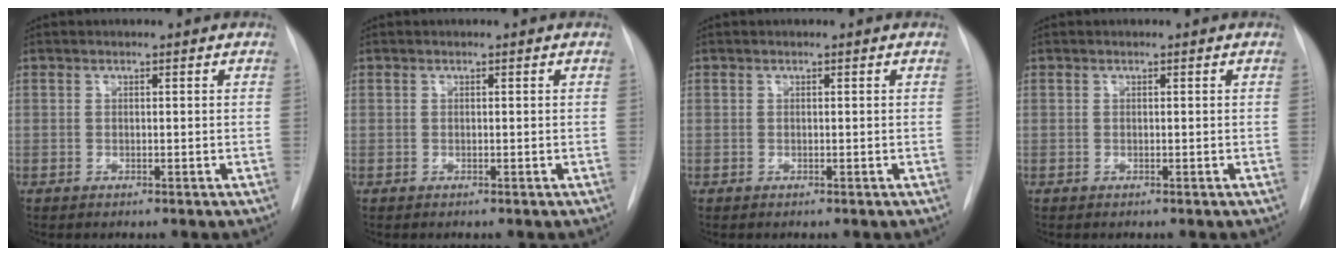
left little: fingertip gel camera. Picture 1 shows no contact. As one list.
[{"total": 0.0}, {"total": 0.0}, {"total": 0.0}]